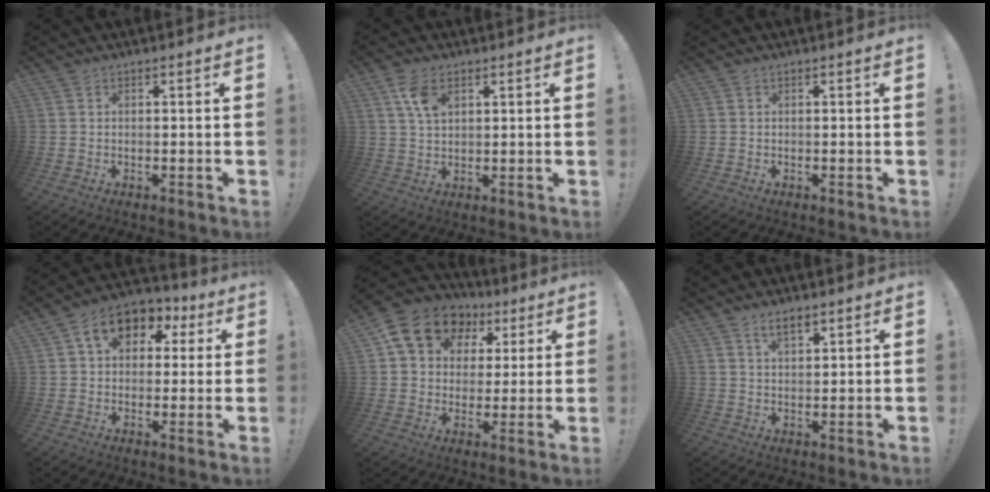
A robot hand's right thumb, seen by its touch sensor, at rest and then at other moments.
{"total": 6.5, "force": [3.1, 3.5, 4.6], "torque": [-0.080, -0.008, 0.058]}
{"total": 0.0}
{"total": 11.4, "force": [4.1, 8.2, 6.8], "torque": [-0.105, -0.003, 0.078]}
{"total": 14.5, "force": [6.7, 11.2, 6.4], "torque": [-0.102, -0.022, 0.129]}
{"total": 4.2, "force": [2.7, 1.6, 2.8], "torque": [-0.037, -0.014, 0.045]}